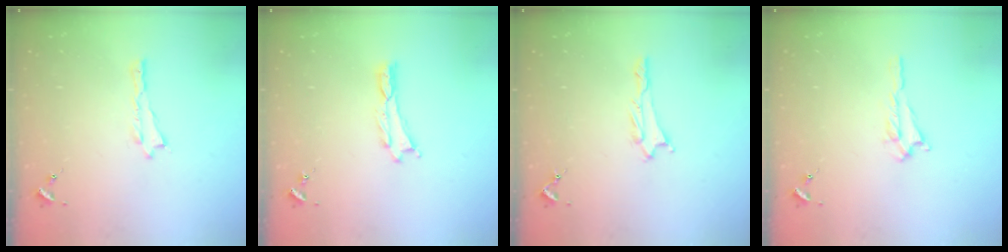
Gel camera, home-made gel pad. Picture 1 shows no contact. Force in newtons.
{"total": 0.0}
{"total": 1.2, "press": 1.2, "slide": 0.1}
{"total": 0.7, "press": 0.7, "slide": 0.2}